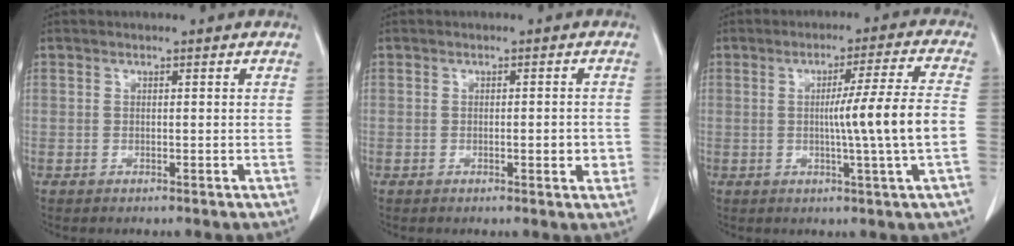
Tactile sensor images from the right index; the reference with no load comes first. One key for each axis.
{"total": 2.7, "fx": -0.5, "fy": 0.8, "fz": 2.5, "tx": -0.033, "ty": 0.000, "tz": -0.005}
{"total": 9.7, "fx": -1.0, "fy": -1.9, "fz": 9.5, "tx": -0.144, "ty": -0.003, "tz": -0.013}